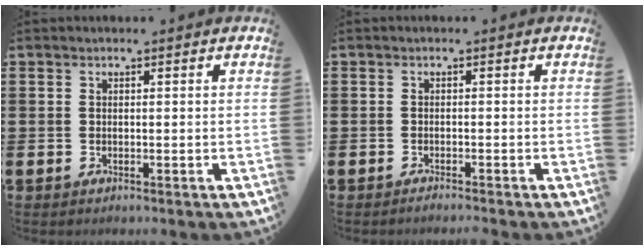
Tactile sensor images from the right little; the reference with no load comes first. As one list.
[{"total": 0.7, "force": [-0.6, -0.1, 0.3], "torque": [-0.005, -0.003, -0.013]}]